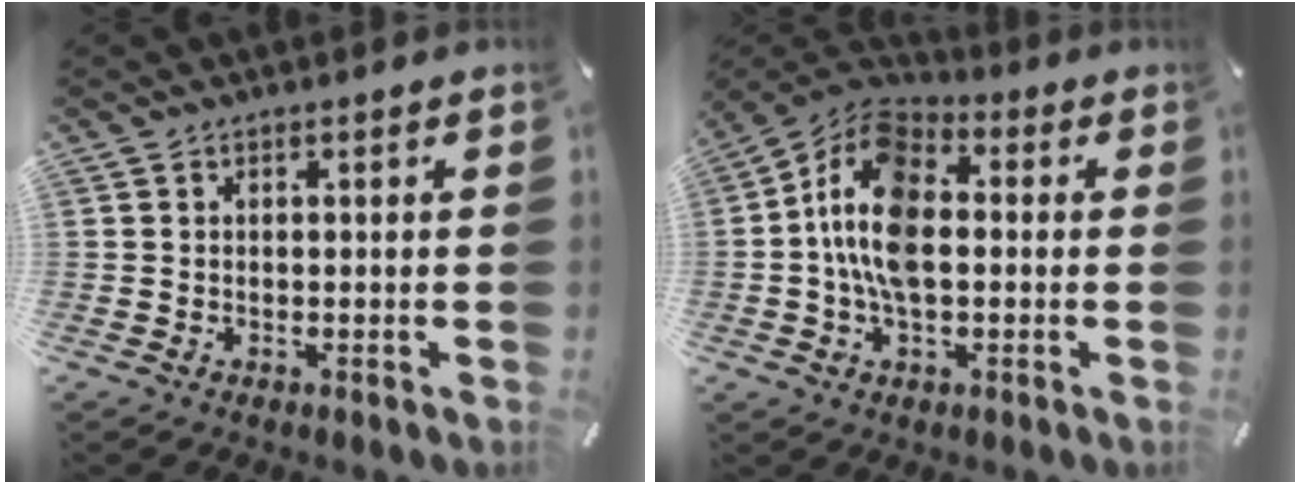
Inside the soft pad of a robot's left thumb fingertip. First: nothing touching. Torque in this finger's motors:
{"motor_torque": [2.01, 3.00, 0.49, -0.10, 0.28]}